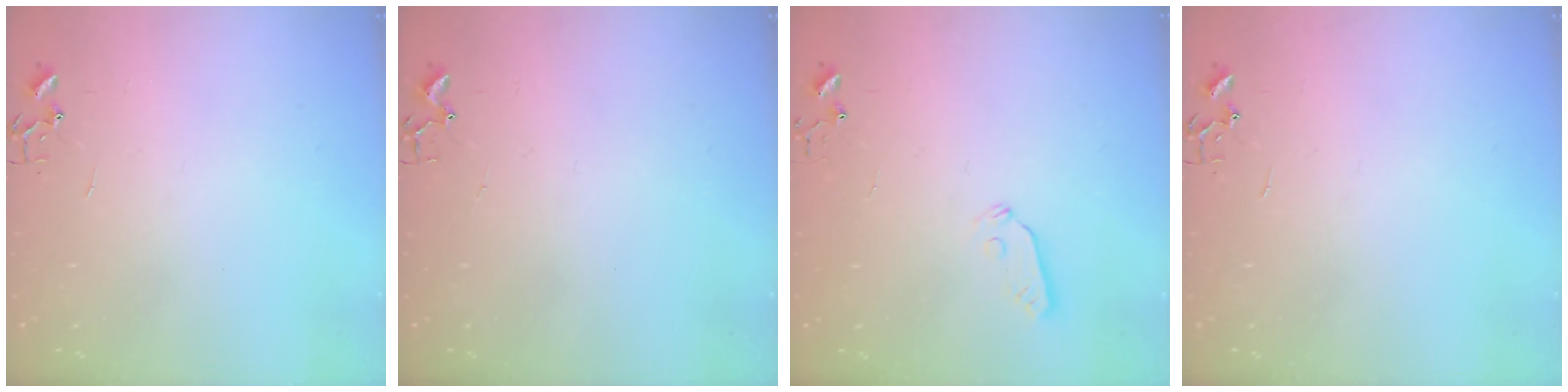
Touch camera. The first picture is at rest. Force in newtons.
{"total": 1.9, "press": 1.9, "slide": 0.2}
{"total": 3.6, "press": 3.6, "slide": 0.5}
{"total": 0.0}